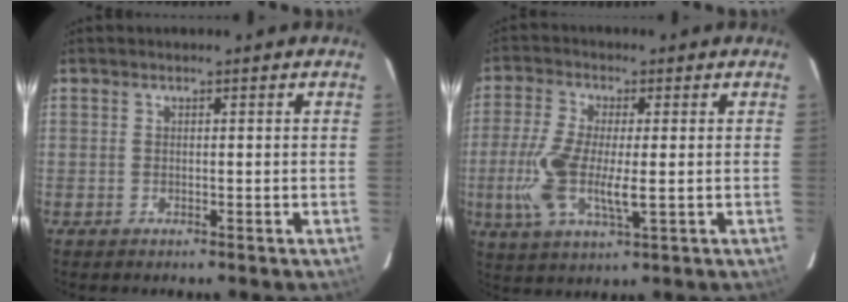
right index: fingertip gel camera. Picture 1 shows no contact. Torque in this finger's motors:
{"motor_torque": [0.36, -0.09, 0.61, 0.13]}